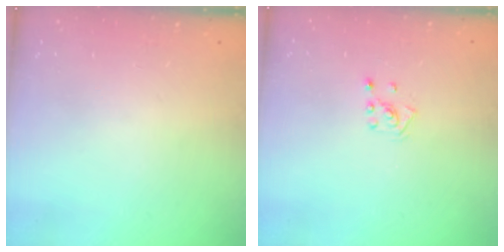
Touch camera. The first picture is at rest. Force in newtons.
{"total": 2.2, "press": 2.2, "slide": 0.3}